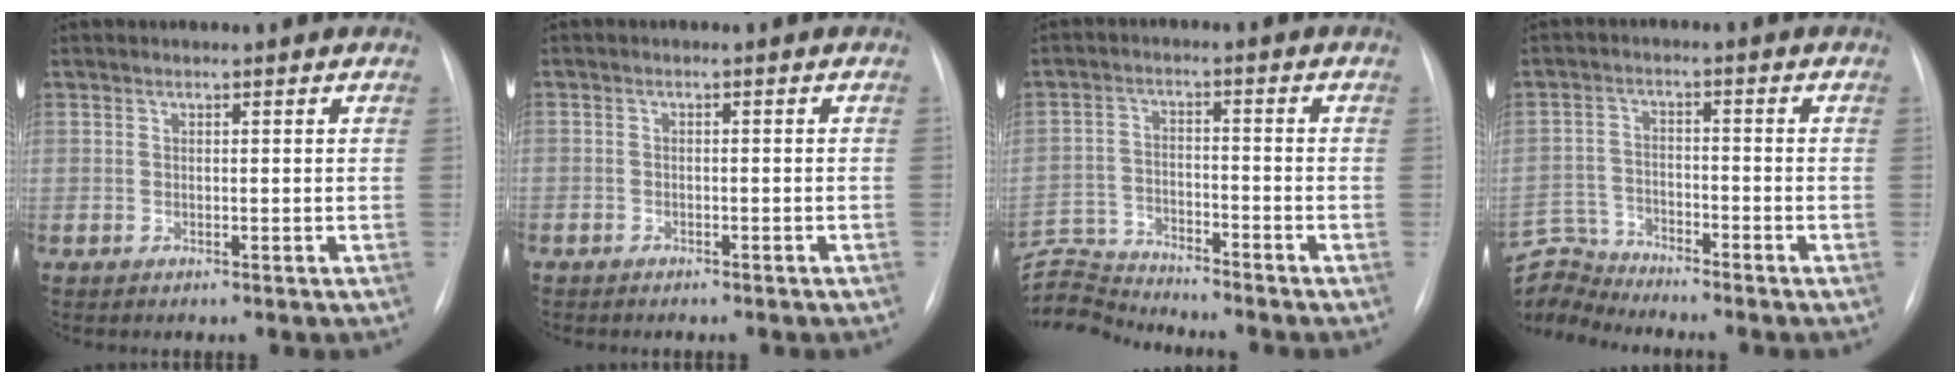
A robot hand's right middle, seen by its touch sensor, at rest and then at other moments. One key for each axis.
{"total": 2.1, "fx": -1.6, "fy": 1.2, "fz": 0.6, "tx": -0.013, "ty": 0.002, "tz": -0.016}
{"total": 7.4, "fx": -7.3, "fy": -1.1, "fz": -1.2, "tx": 0.015, "ty": 0.001, "tz": -0.136}
{"total": 8.1, "fx": -8.1, "fy": 0.1, "fz": -0.5, "tx": -0.002, "ty": 0.014, "tz": -0.158}